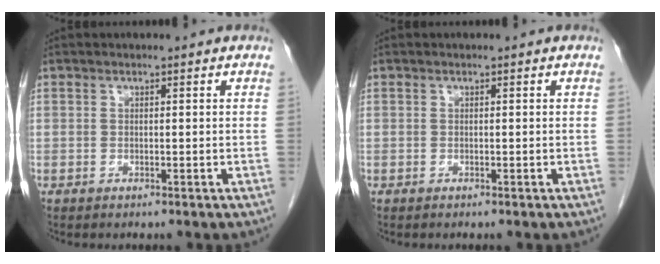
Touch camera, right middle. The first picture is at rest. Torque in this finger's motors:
{"motor_torque": [0.03, 0.17, -0.04, -0.01]}